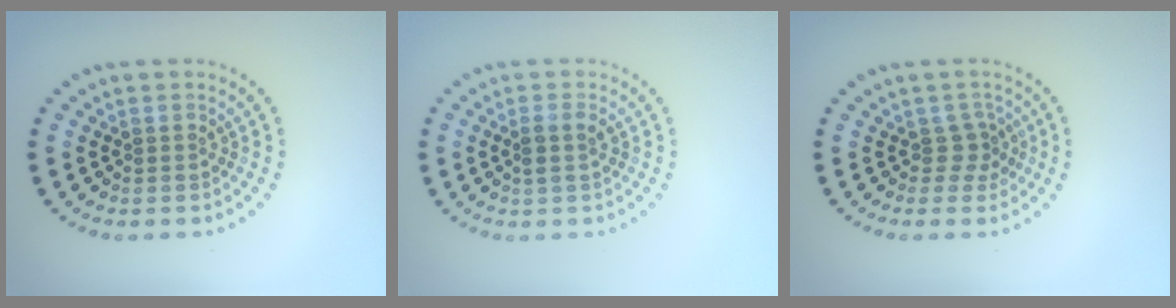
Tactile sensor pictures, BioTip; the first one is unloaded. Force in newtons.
{"total": 1.5, "press": 1.3, "slide": 0.6}
{"total": 1.8, "press": 1.2, "slide": 1.4}